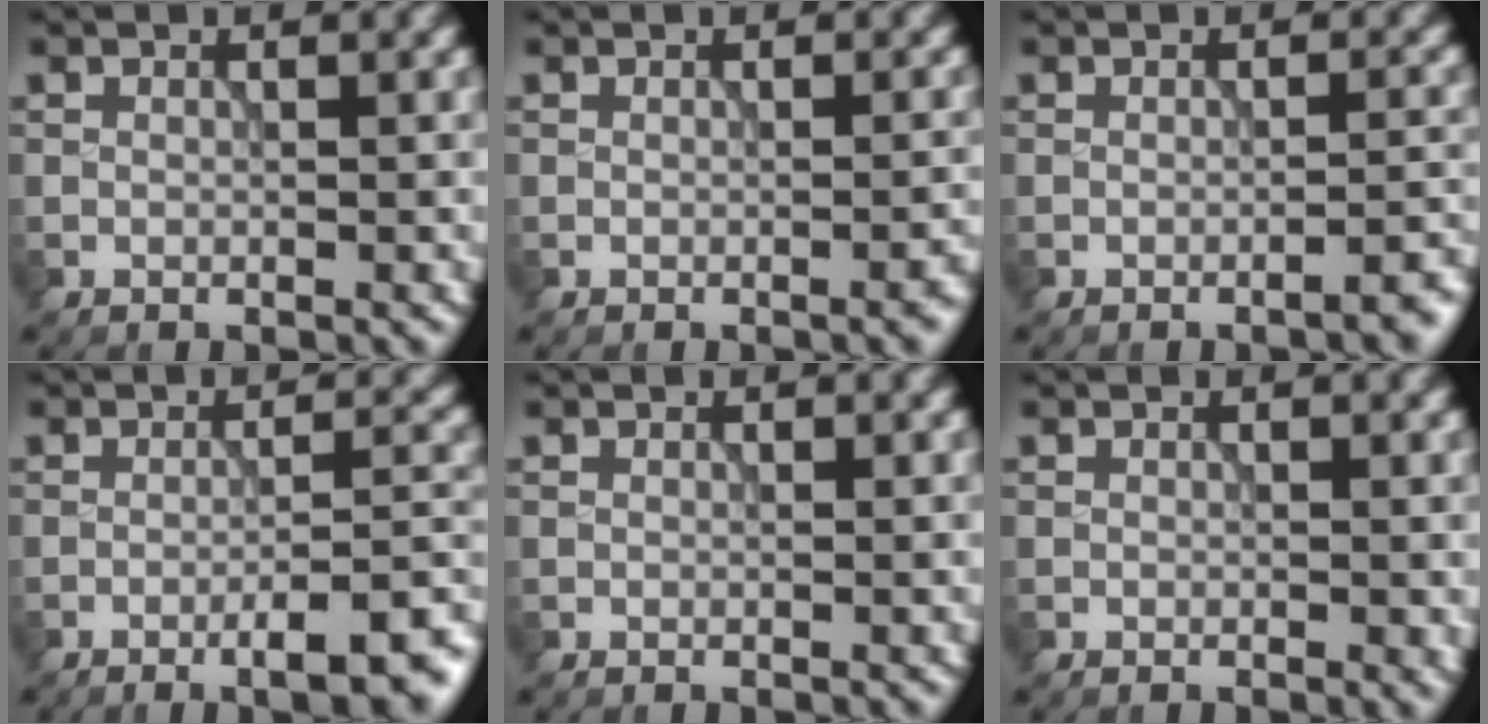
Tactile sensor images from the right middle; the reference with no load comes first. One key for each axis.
{"total": 1.0, "fx": -0.5, "fy": 0.2, "fz": 0.9, "tx": -0.010, "ty": 0.001, "tz": -0.008}
{"total": 2.2, "fx": -1.5, "fy": 0.5, "fz": 1.6, "tx": -0.012, "ty": 0.007, "tz": -0.027}
{"total": 7.0, "fx": -3.8, "fy": 1.7, "fz": 5.7, "tx": -0.070, "ty": 0.003, "tz": -0.050}
{"total": 0.0}
{"total": 0.5, "fx": -0.1, "fy": 0.1, "fz": 0.5, "tx": -0.006, "ty": -0.002, "tz": -0.001}